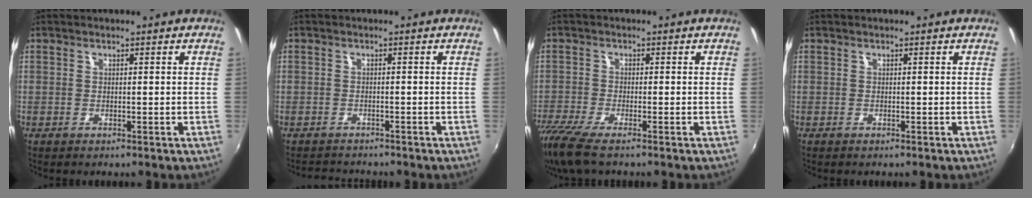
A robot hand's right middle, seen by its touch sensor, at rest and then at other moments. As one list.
[{"total": 2.7, "force": [-2.6, 0.8, 0.1], "torque": [-0.013, 0.004, -0.046]}, {"total": 7.7, "force": [-5.9, 0.6, 4.9], "torque": [-0.122, -0.036, -0.112]}, {"total": 0.0}]